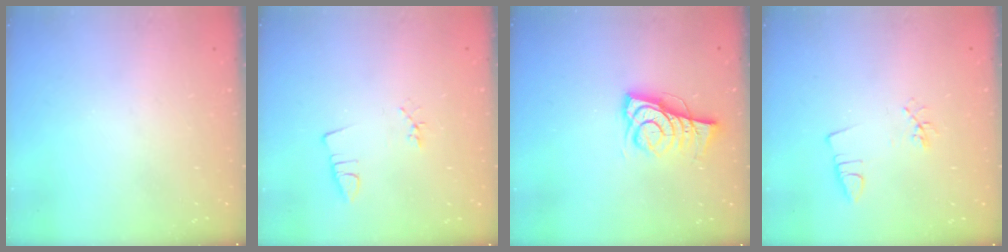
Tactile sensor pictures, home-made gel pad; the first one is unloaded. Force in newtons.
{"total": 2.2, "press": 1.7, "slide": 1.4}
{"total": 7.7, "press": 7.6, "slide": 0.8}
{"total": 3.1, "press": 2.7, "slide": 1.4}